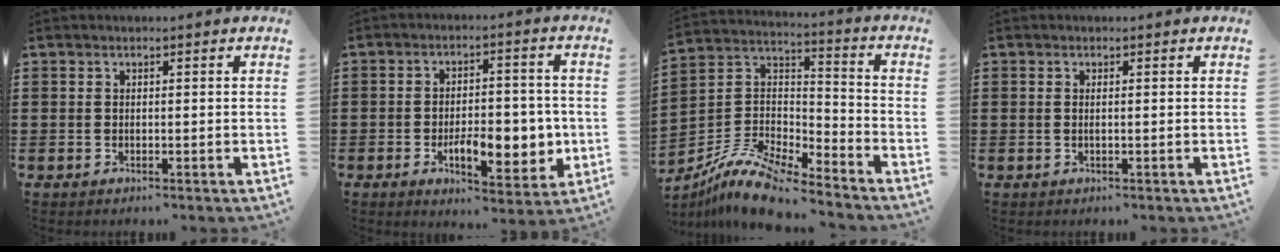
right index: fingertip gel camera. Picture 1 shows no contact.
{"total": 9.3, "force": [-2.3, 4.6, 7.8], "torque": [-0.108, -0.003, -0.036]}
{"total": 11.2, "force": [-9.3, 2.7, 5.5], "torque": [-0.119, 0.021, -0.187]}
{"total": 0.6, "force": [-0.1, -0.1, 0.6], "torque": [-0.012, -0.004, -0.001]}